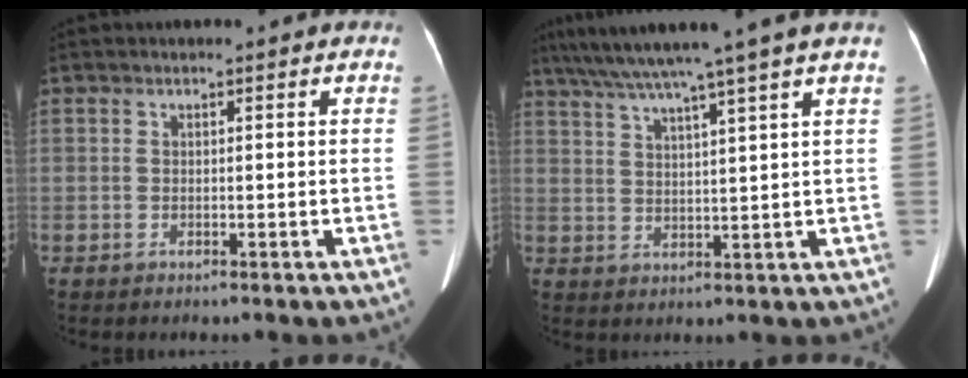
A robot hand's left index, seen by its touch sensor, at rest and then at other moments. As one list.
[{"total": 11.6, "force": [9.4, -2.3, 6.4], "torque": [-0.106, 0.011, 0.142]}]